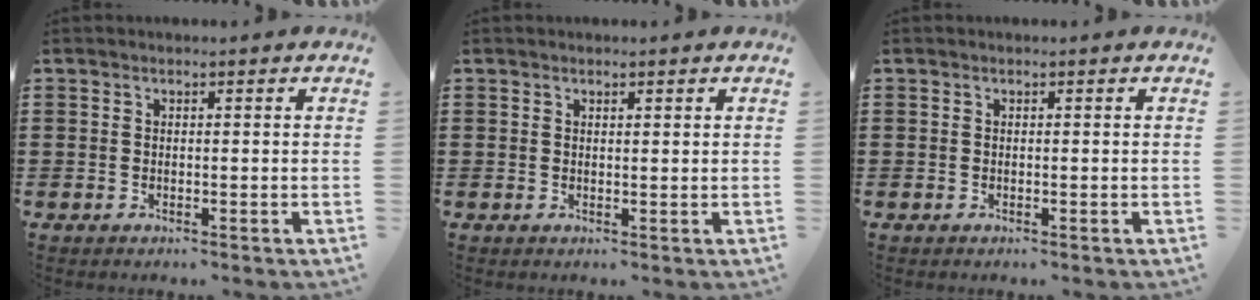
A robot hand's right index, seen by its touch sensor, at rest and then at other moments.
{"total": 0.7, "force": [0.5, 0.3, 0.3], "torque": [-0.007, 0.002, 0.009]}
{"total": 0.0}